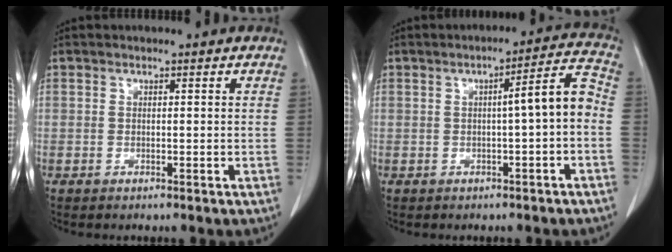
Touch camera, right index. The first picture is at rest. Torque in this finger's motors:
{"motor_torque": [0.51, -0.21, 0.28, 0.07]}